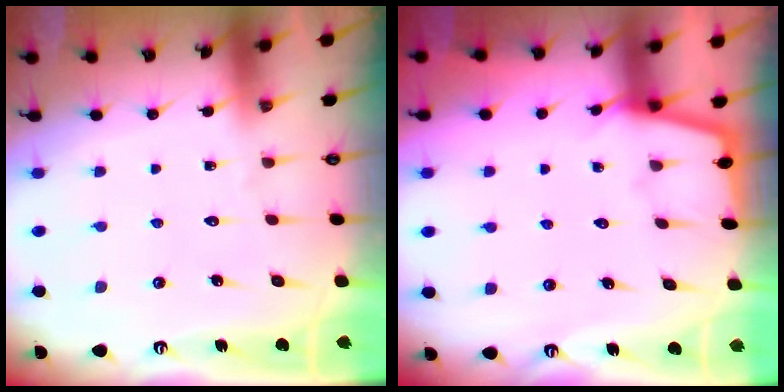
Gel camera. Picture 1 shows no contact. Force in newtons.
{"total": 2.7, "press": 2.7, "slide": 0.3}